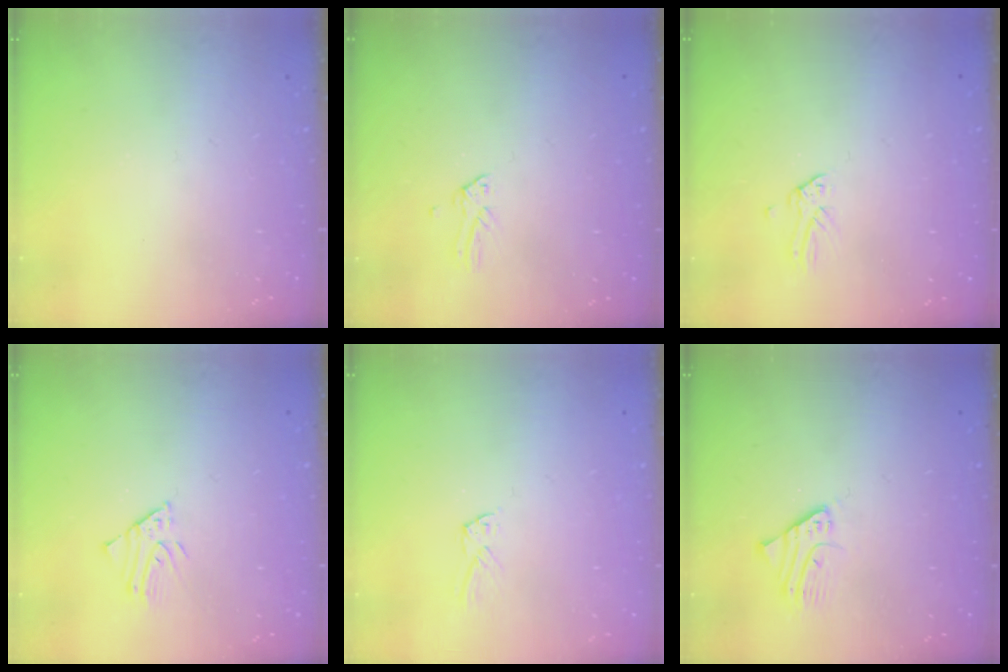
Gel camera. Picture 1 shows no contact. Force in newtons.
{"total": 0.0}
{"total": 0.0}
{"total": 1.9, "press": 1.9, "slide": 0.1}
{"total": 2.2, "press": 2.2, "slide": 0.1}
{"total": 2.1, "press": 2.1, "slide": 0.1}